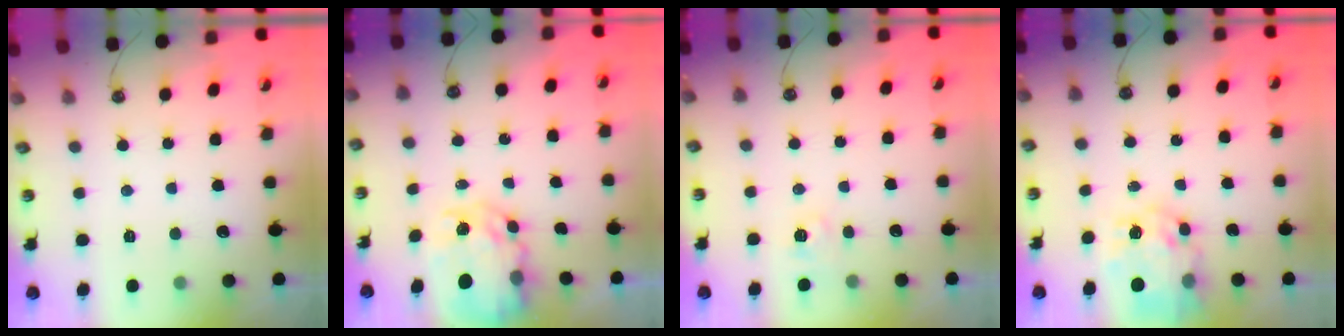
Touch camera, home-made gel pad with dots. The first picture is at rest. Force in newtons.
{"total": 8.4, "press": 8.4, "slide": 0.6}
{"total": 2.7, "press": 2.6, "slide": 0.3}
{"total": 11.7, "press": 11.7, "slide": 1.1}